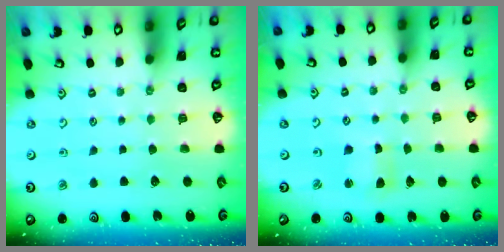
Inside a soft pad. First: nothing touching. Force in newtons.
{"total": 2.7, "press": 2.7, "slide": 0.2}